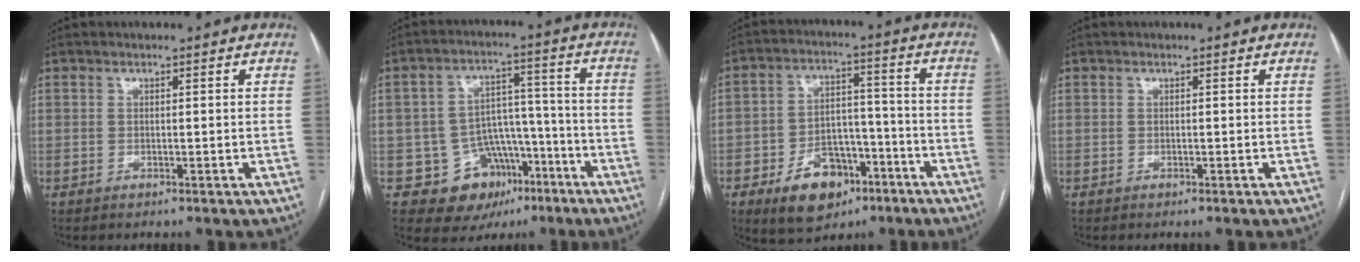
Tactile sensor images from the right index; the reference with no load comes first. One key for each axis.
{"total": 10.6, "fx": -5.4, "fy": 8.4, "fz": 3.5, "tx": -0.035, "ty": 0.045, "tz": -0.068}
{"total": 11.5, "fx": -6.3, "fy": 7.0, "fz": 6.6, "tx": -0.108, "ty": 0.016, "tz": -0.095}
{"total": 0.0}